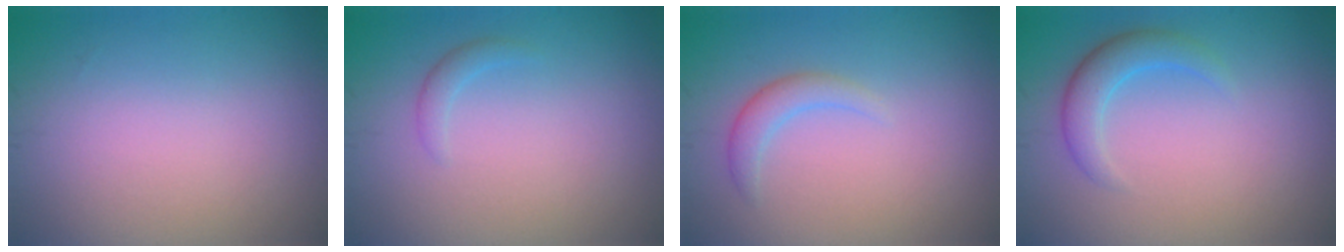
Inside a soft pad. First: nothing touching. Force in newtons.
{"total": 1.0, "press": 1.0, "slide": 0.0}
{"total": 1.9, "press": 1.9, "slide": 0.0}
{"total": 2.8, "press": 2.8, "slide": 0.0}